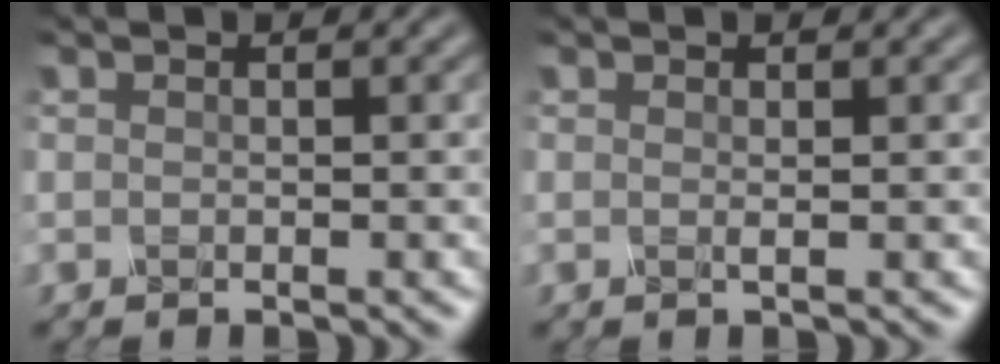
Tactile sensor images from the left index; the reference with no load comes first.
{"total": 0.0}